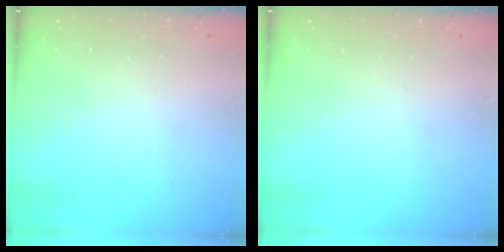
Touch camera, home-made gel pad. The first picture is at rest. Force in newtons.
{"total": 0.0}